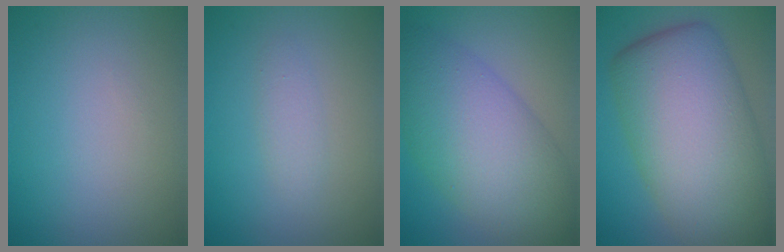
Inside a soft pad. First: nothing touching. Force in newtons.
{"total": 1.4, "press": 1.4, "slide": 0.0}
{"total": 10.0, "press": 10.0, "slide": 0.0}
{"total": 13.7, "press": 13.7, "slide": 0.5}